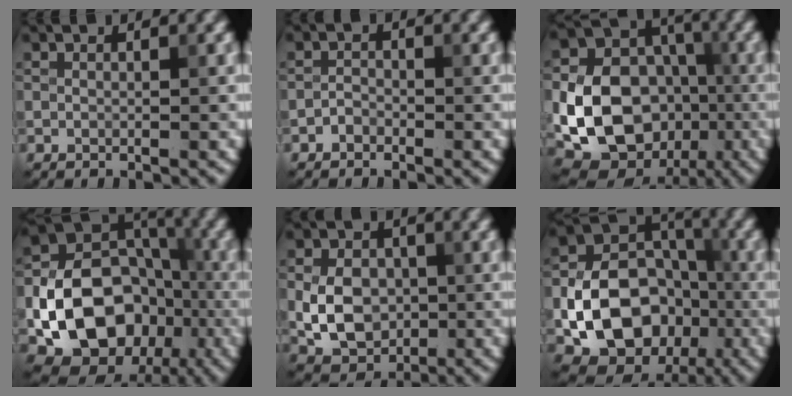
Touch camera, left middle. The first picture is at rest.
{"total": 1.0, "force": [-0.7, 0.6, 0.3], "torque": [-0.002, 0.002, -0.016]}
{"total": 12.3, "force": [-2.7, 9.5, 7.3], "torque": [-0.139, -0.012, -0.053]}
{"total": 12.8, "force": [-3.6, 9.7, 7.5], "torque": [-0.129, -0.008, -0.064]}
{"total": 5.8, "force": [-0.6, 4.4, 3.7], "torque": [-0.071, -0.001, -0.015]}
{"total": 11.4, "force": [-3.1, 8.6, 6.7], "torque": [-0.120, -0.008, -0.058]}